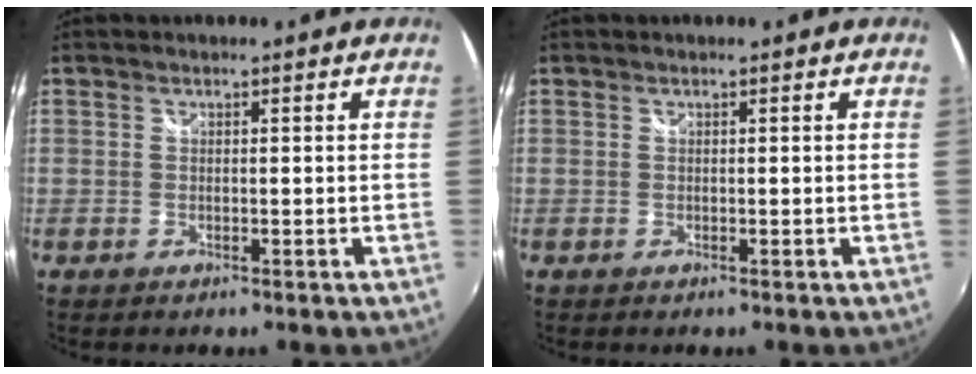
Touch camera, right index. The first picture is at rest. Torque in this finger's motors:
{"motor_torque": [0.02, 0.02, 0.00, 0.00]}